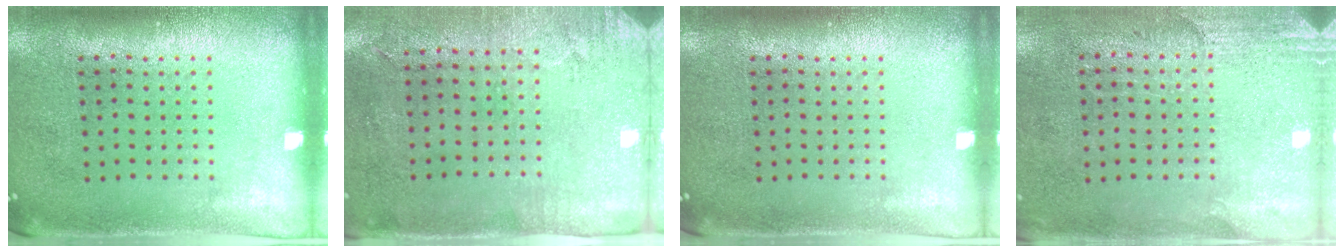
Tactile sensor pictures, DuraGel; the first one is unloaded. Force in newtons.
{"total": 2.9, "press": 2.4, "slide": 1.7}
{"total": 0.0}
{"total": 2.8, "press": 2.4, "slide": 1.4}